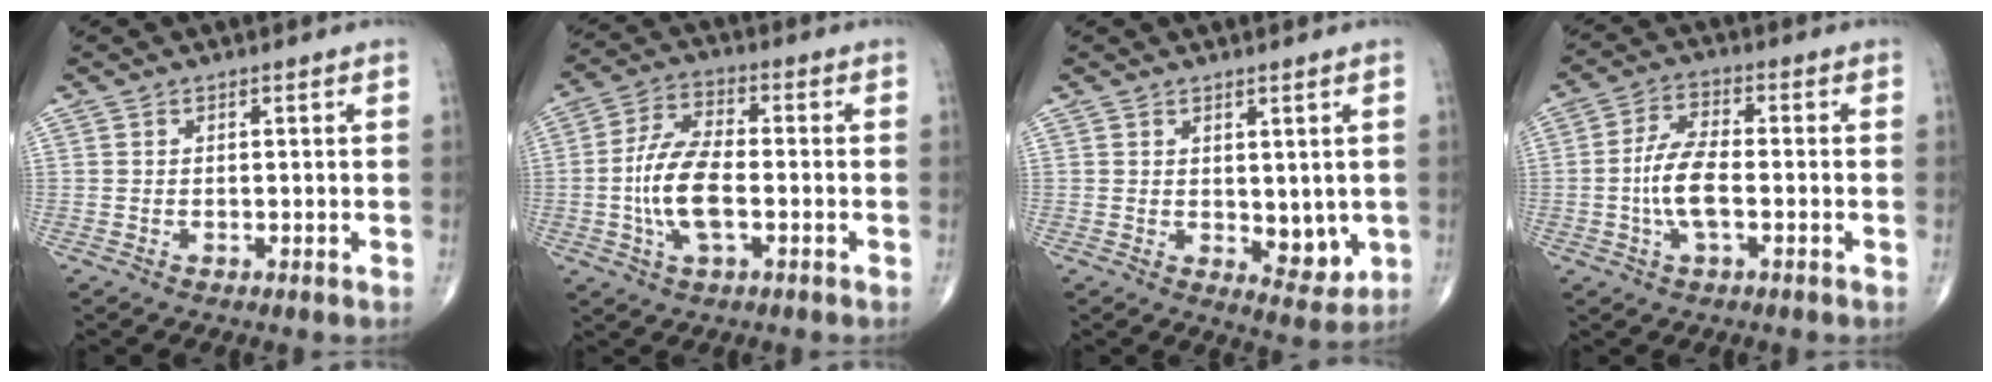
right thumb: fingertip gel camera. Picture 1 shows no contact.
{"total": 10.9, "force": [-2.0, 4.7, 9.6], "torque": [-0.197, 0.017, -0.043]}
{"total": 5.9, "force": [0.1, 3.4, 4.8], "torque": [-0.039, -0.017, 0.014]}
{"total": 8.0, "force": [-1.6, 3.2, 7.2], "torque": [-0.150, 0.015, -0.034]}